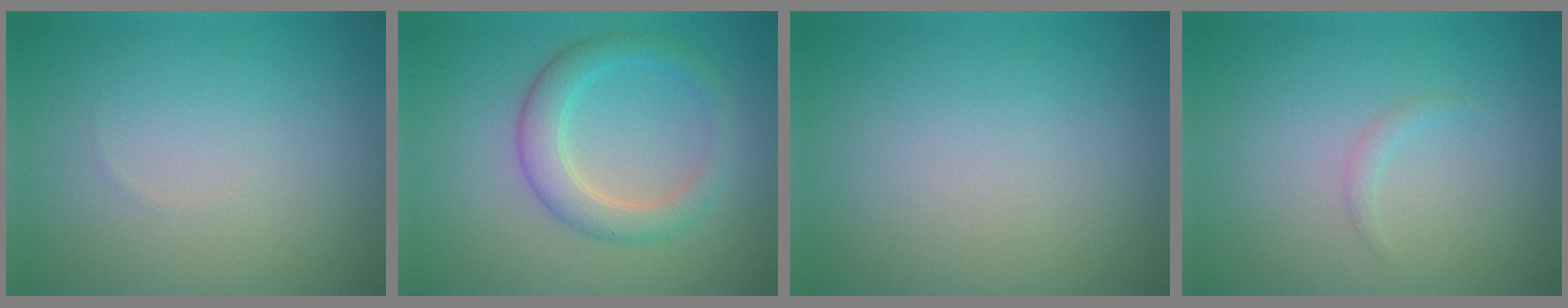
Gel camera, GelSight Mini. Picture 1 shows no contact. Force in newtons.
{"total": 3.6, "press": 3.6, "slide": 0.1}
{"total": 0.0}
{"total": 0.7, "press": 0.7, "slide": 0.1}